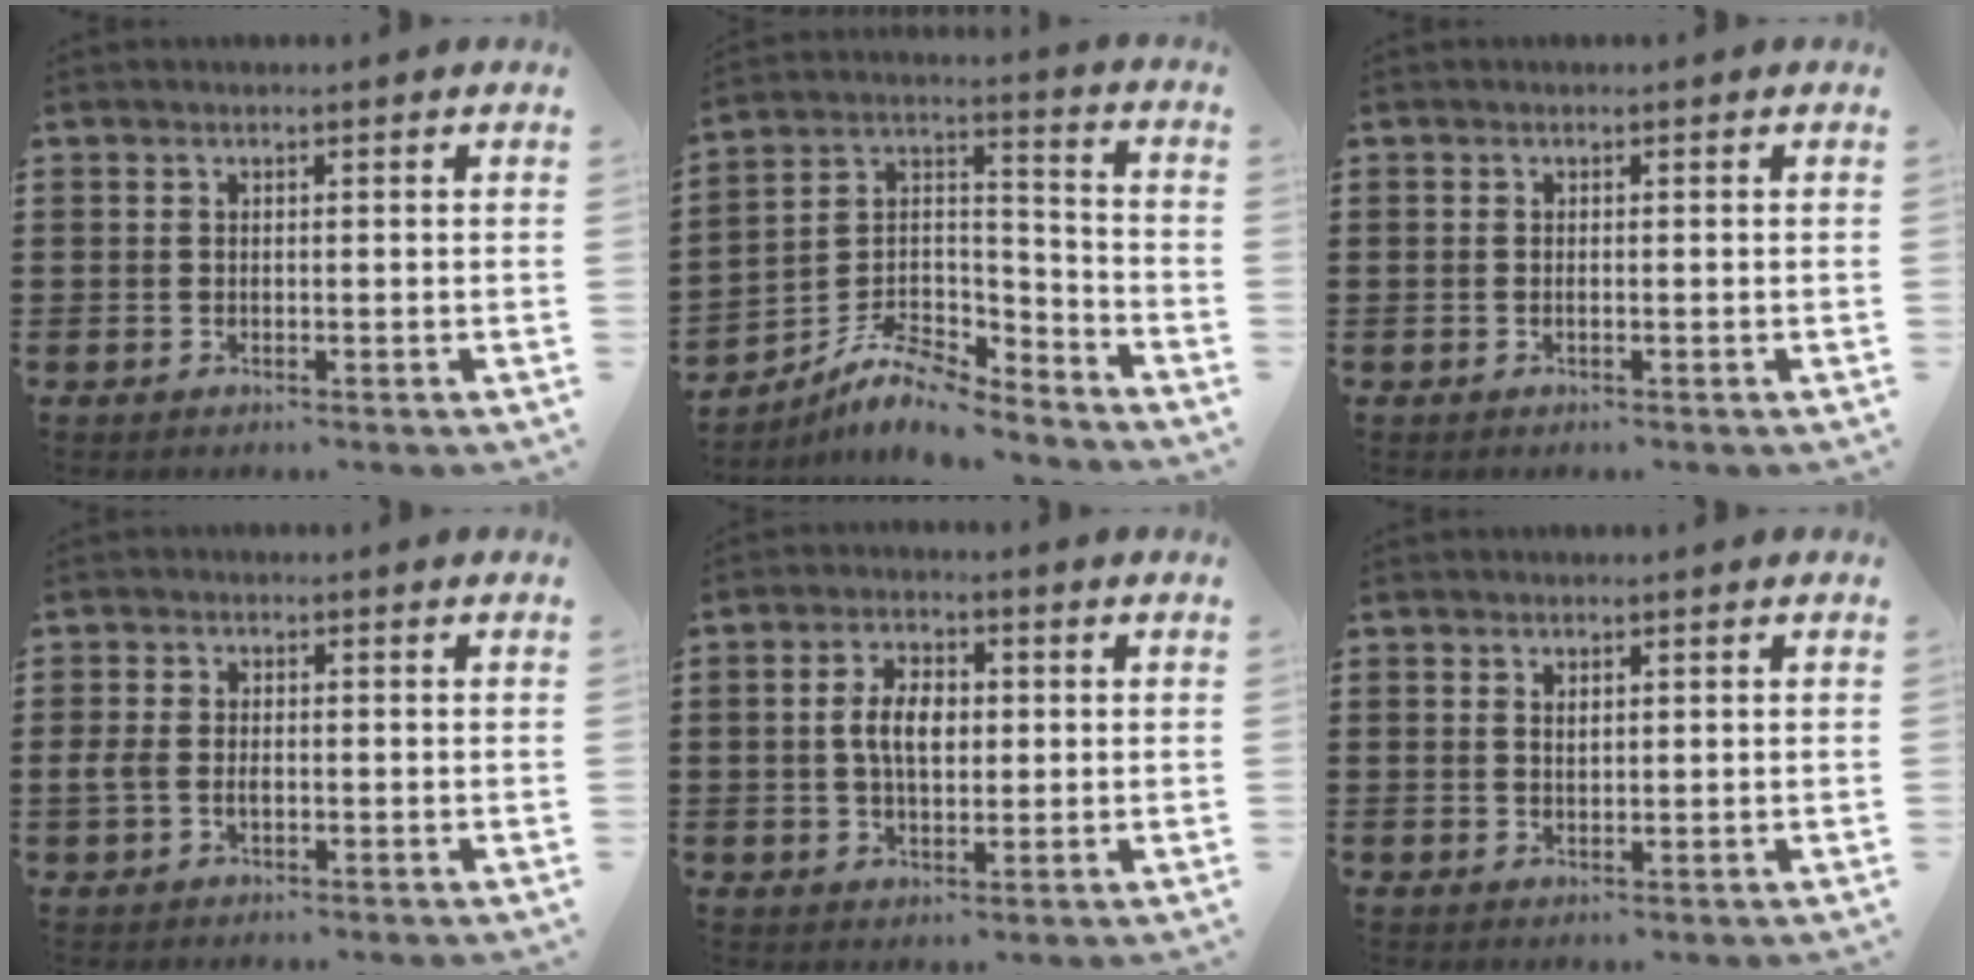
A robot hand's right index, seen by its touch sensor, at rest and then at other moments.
{"total": 8.9, "force": [-7.5, 3.1, 3.8], "torque": [-0.089, 0.014, -0.150]}
{"total": 0.0}
{"total": 2.5, "force": [-0.6, 1.5, 1.9], "torque": [-0.051, -0.005, -0.015]}
{"total": 5.6, "force": [0.3, 3.1, 4.7], "torque": [-0.094, 0.006, -0.001]}
{"total": 0.8, "force": [0.5, 0.5, 0.4], "torque": [-0.010, 0.002, 0.010]}